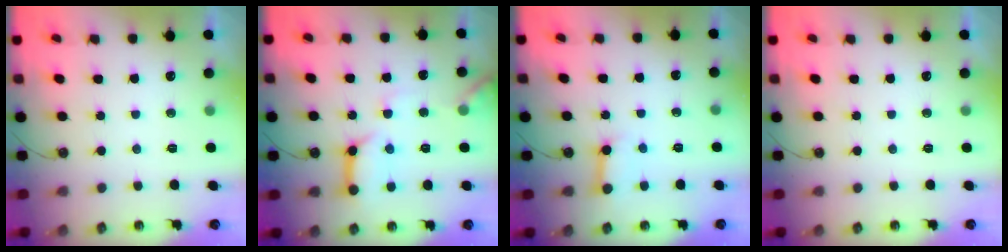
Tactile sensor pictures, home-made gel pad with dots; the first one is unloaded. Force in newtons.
{"total": 12.2, "press": 12.1, "slide": 1.3}
{"total": 6.6, "press": 6.5, "slide": 0.7}
{"total": 0.0}